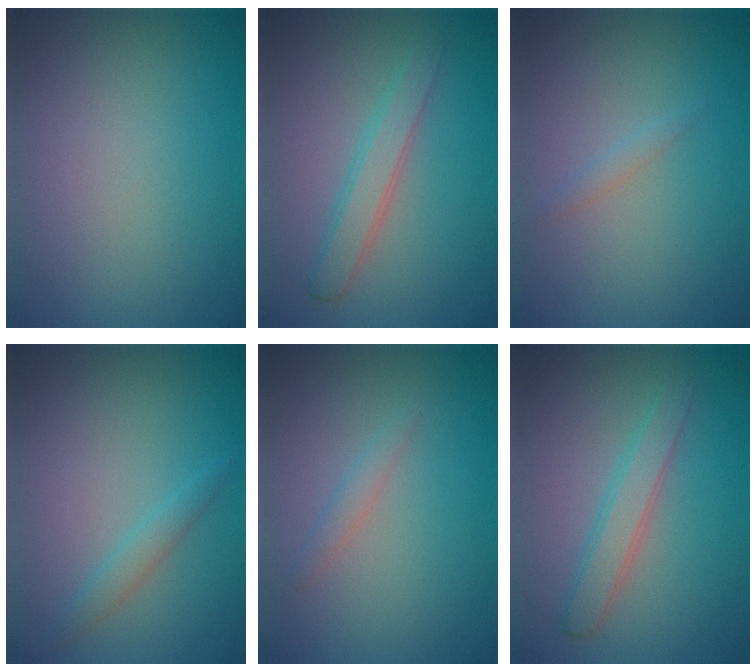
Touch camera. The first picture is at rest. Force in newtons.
{"total": 2.6, "press": 2.6, "slide": 0.2}
{"total": 0.8, "press": 0.8, "slide": 0.0}
{"total": 1.6, "press": 1.6, "slide": 0.1}
{"total": 1.1, "press": 1.1, "slide": 0.2}
{"total": 2.6, "press": 2.6, "slide": 0.2}